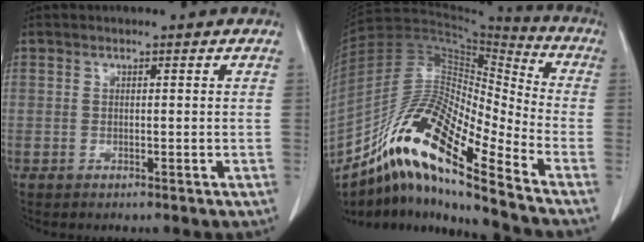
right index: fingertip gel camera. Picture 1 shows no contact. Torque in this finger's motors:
{"motor_torque": [0.51, -0.41, 0.50, 0.16]}